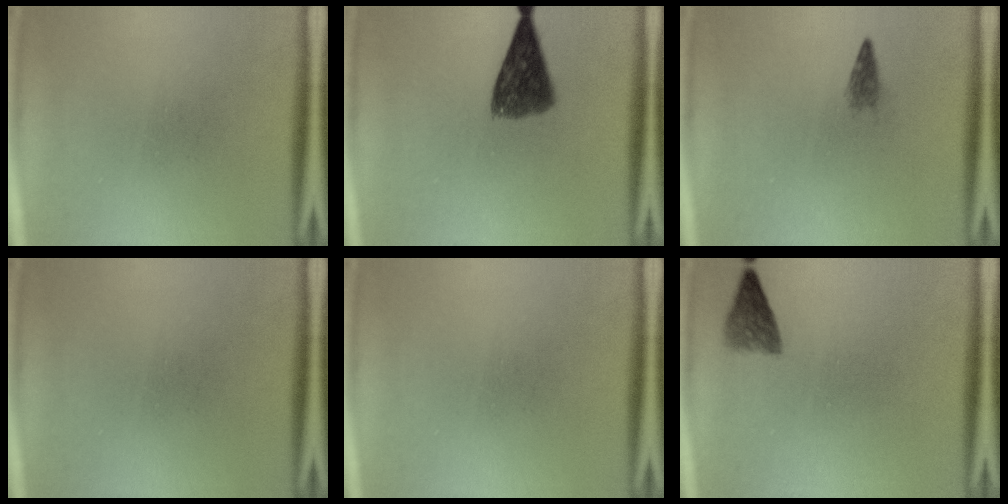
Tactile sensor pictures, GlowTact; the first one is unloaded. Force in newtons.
{"total": 7.6}
{"total": 1.3}
{"total": 0.0}
{"total": 0.0}
{"total": 2.6}